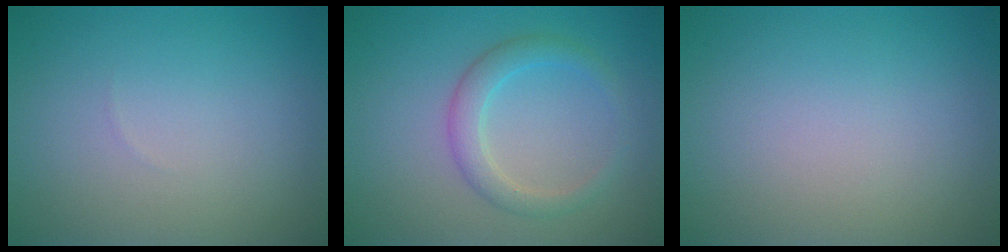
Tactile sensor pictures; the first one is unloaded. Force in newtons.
{"total": 2.5, "press": 2.5, "slide": 0.1}
{"total": 0.0}